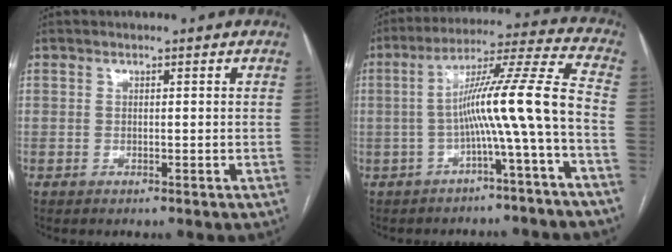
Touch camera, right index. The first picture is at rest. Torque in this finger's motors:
{"motor_torque": [1.63, -0.23, 0.85, 0.21]}